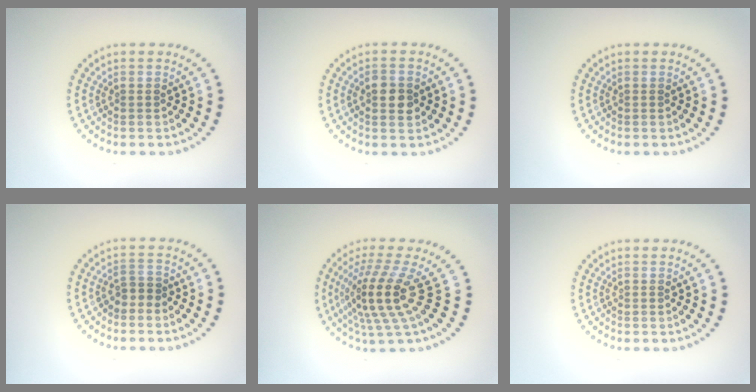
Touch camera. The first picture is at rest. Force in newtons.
{"total": 2.2, "press": 2.2, "slide": 0.2}
{"total": 0.0}
{"total": 1.1, "press": 0.9, "slide": 0.7}
{"total": 5.1, "press": 3.6, "slide": 3.6}
{"total": 0.0}